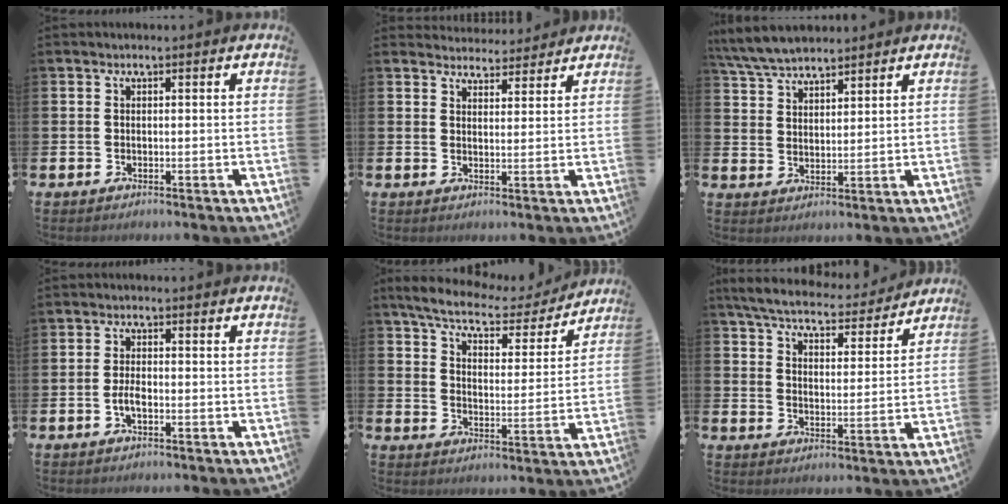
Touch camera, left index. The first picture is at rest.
{"total": 3.7, "force": [3.6, 0.8, -0.3], "torque": [-0.003, -0.019, 0.065]}
{"total": 6.0, "force": [5.8, 1.1, 1.3], "torque": [-0.049, -0.018, 0.109]}
{"total": 2.3, "force": [-0.7, 1.0, 1.9], "torque": [-0.036, 0.003, -0.015]}
{"total": 6.5, "force": [5.9, 1.5, 2.3], "torque": [-0.068, -0.039, 0.095]}
{"total": 6.3, "force": [6.0, 1.0, 1.6], "torque": [-0.060, -0.036, 0.103]}